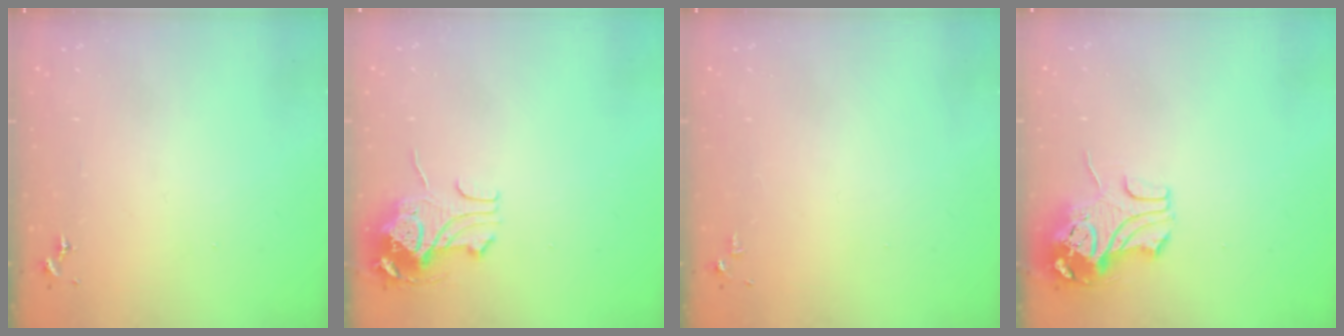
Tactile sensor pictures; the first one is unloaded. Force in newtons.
{"total": 10.6, "press": 10.6, "slide": 0.9}
{"total": 2.8, "press": 2.8, "slide": 0.4}
{"total": 9.8, "press": 9.7, "slide": 1.4}